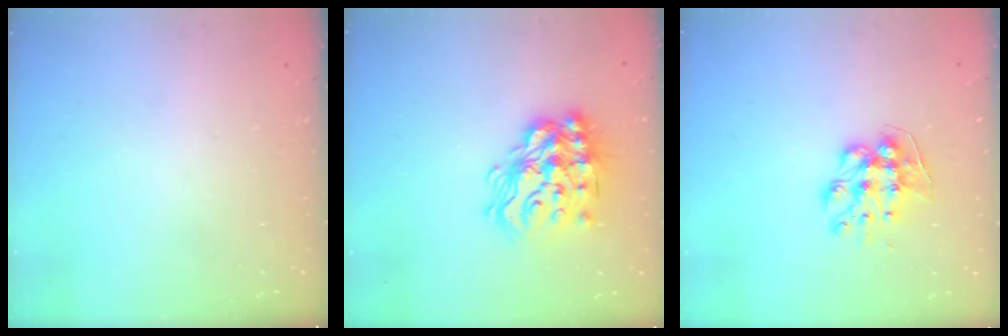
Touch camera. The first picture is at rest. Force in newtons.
{"total": 19.7, "press": 19.7, "slide": 1.5}
{"total": 9.7, "press": 9.7, "slide": 0.6}